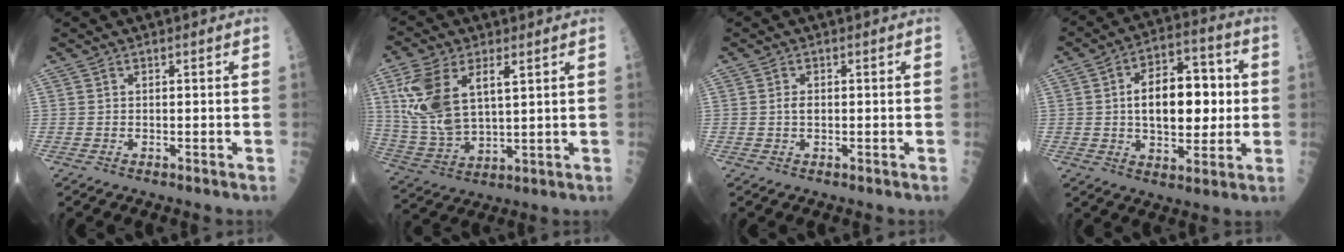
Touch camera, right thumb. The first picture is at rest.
{"total": 14.9, "force": [4.9, 7.7, 11.8], "torque": [-0.245, -0.012, 0.107]}
{"total": 1.3, "force": [0.0, 0.8, 1.0], "torque": [-0.015, 0.002, -0.001]}
{"total": 16.4, "force": [1.1, 9.1, 13.6], "torque": [-0.172, 0.020, 0.016]}